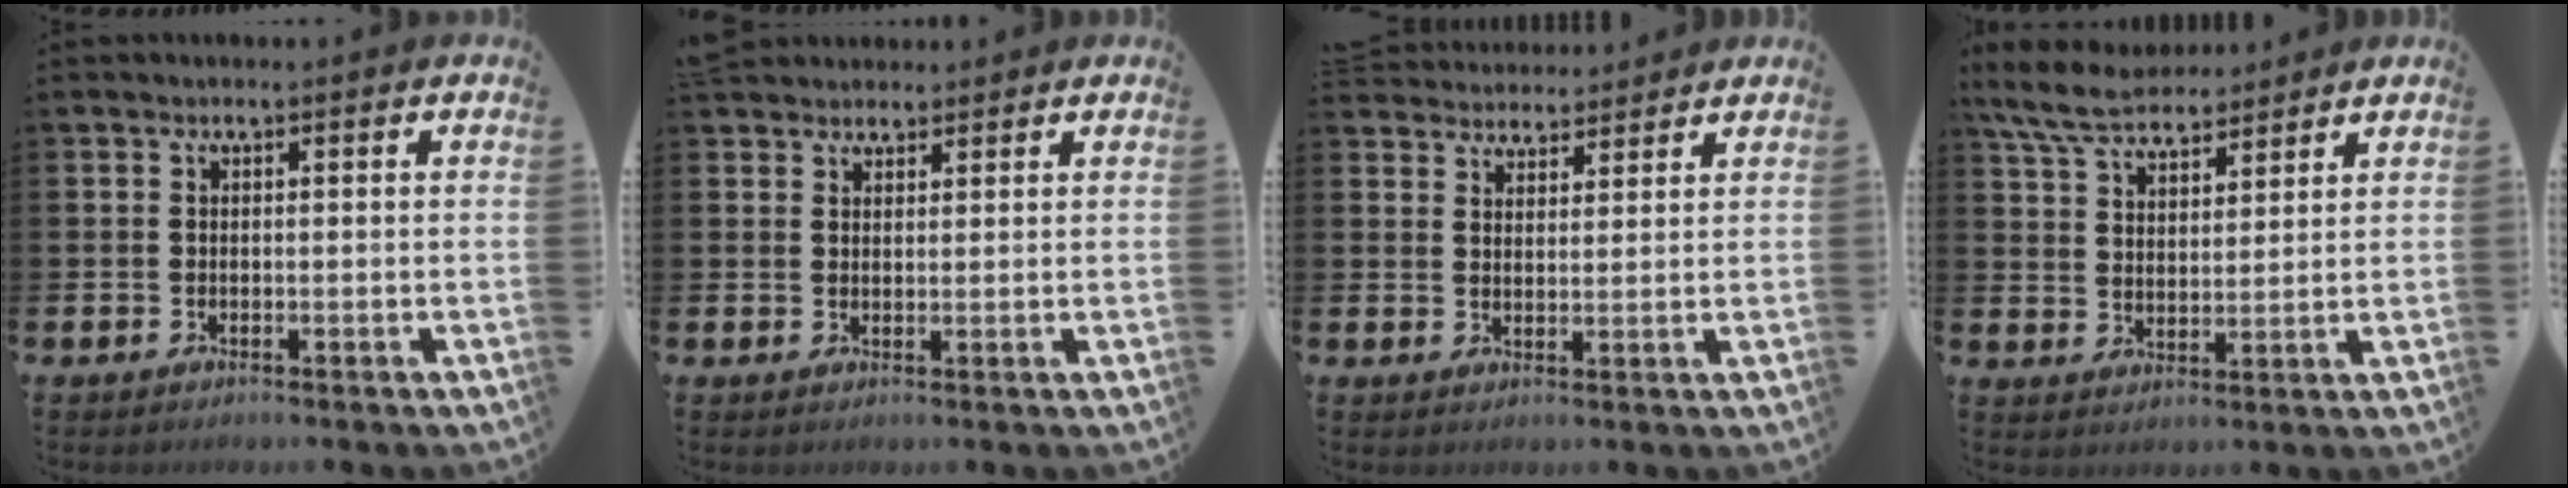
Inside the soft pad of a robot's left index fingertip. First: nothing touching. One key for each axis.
{"total": 2.7, "fx": 2.5, "fy": 1.0, "fz": -0.2, "tx": 0.005, "ty": -0.007, "tz": 0.046}
{"total": 4.1, "fx": 3.9, "fy": 0.8, "fz": -0.6, "tx": -0.001, "ty": -0.021, "tz": 0.072}
{"total": 7.2, "fx": 6.6, "fy": 2.0, "fz": 1.9, "tx": -0.067, "ty": -0.021, "tz": 0.124}